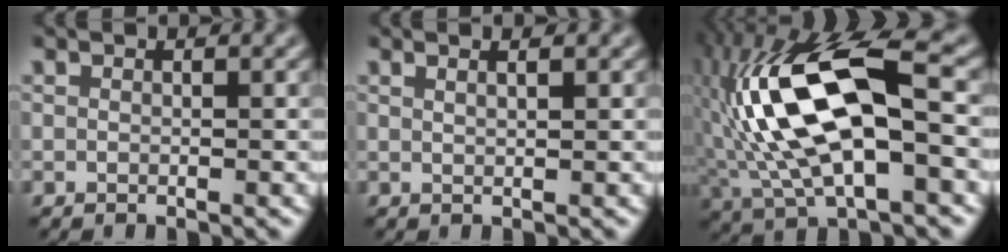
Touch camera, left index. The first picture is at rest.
{"total": 1.5, "force": [1.0, 0.4, 1.1], "torque": [-0.005, -0.001, 0.003]}
{"total": 13.8, "force": [0.2, 5.4, 12.7], "torque": [-0.252, 0.022, -0.006]}